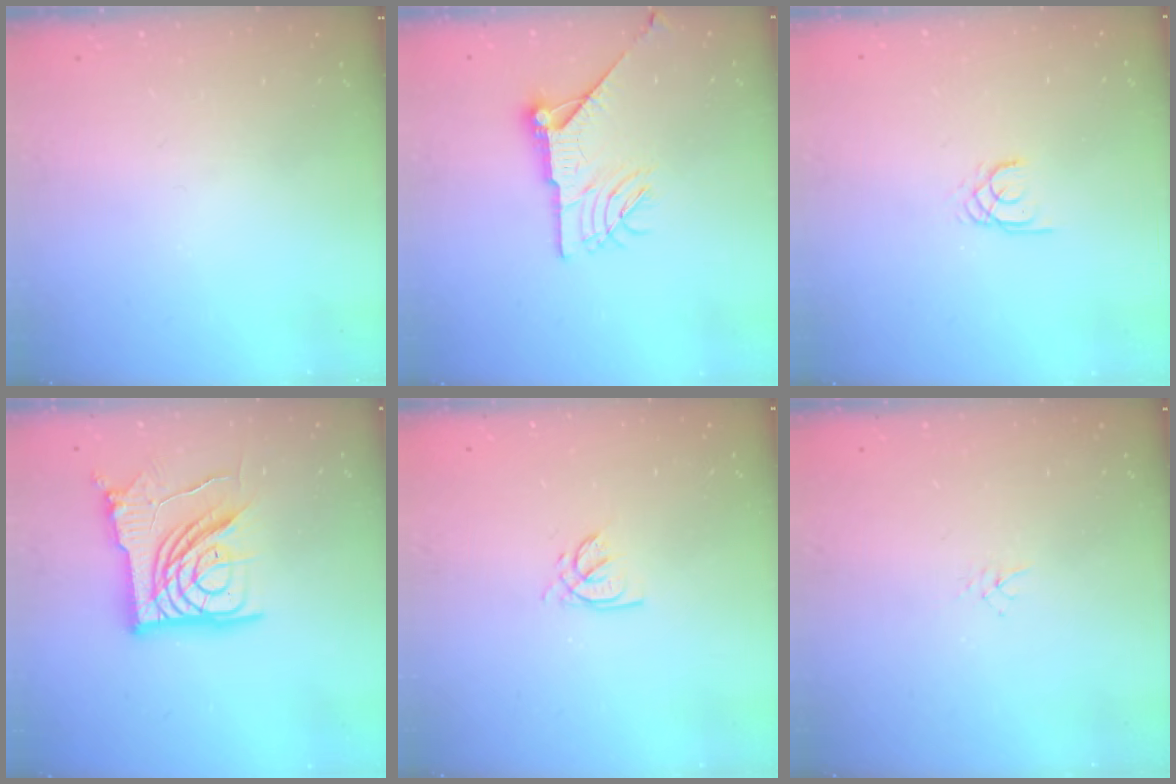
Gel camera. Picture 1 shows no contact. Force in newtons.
{"total": 12.6, "press": 12.6, "slide": 0.4}
{"total": 1.6, "press": 1.6, "slide": 0.2}
{"total": 19.2, "press": 19.1, "slide": 2.1}
{"total": 2.6, "press": 2.6, "slide": 0.2}
{"total": 1.9, "press": 1.9, "slide": 0.3}